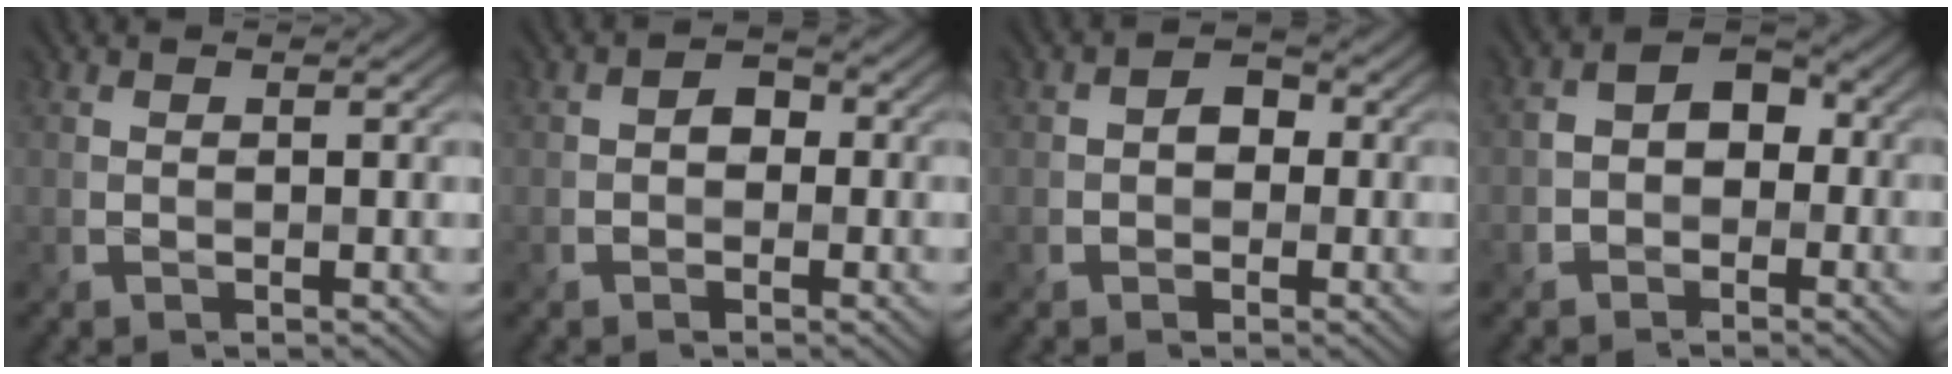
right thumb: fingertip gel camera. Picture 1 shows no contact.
{"total": 2.3, "force": [-0.5, 2.1, 1.0], "torque": [-0.012, 0.003, -0.014]}
{"total": 2.9, "force": [-0.2, 2.5, 1.4], "torque": [-0.016, 0.004, -0.013]}
{"total": 4.9, "force": [-1.1, 3.9, 2.8], "torque": [-0.040, 0.007, -0.032]}